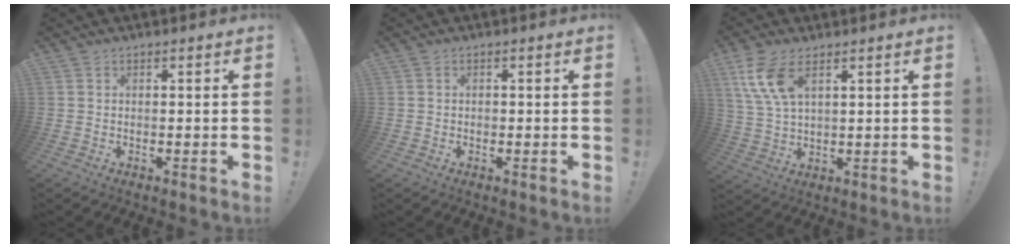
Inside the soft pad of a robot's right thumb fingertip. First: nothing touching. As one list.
[{"total": 0.7, "force": [-0.4, 0.5, 0.3], "torque": [-0.010, 0.004, -0.007]}, {"total": 10.6, "force": [5.2, 5.3, 7.6], "torque": [-0.158, -0.012, 0.099]}]